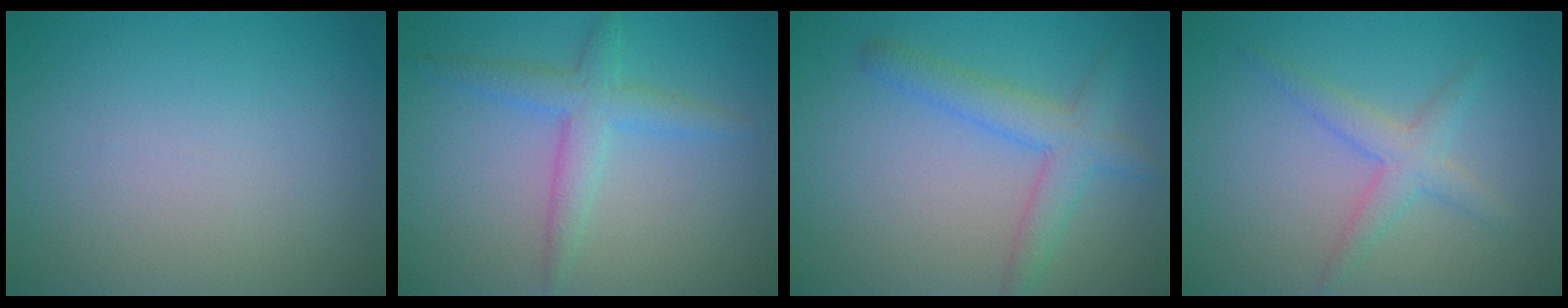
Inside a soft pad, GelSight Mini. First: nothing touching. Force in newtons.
{"total": 3.0, "press": 3.0, "slide": 0.0}
{"total": 3.6, "press": 3.6, "slide": 0.1}
{"total": 2.6, "press": 2.6, "slide": 0.1}